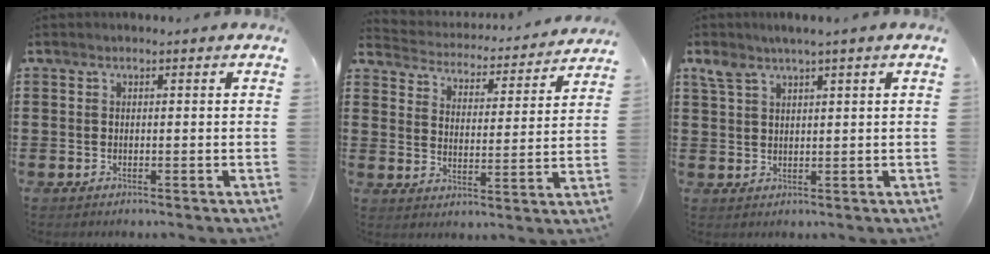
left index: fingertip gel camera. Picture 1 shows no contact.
{"total": 3.5, "force": [3.5, 0.1, -0.2], "torque": [-0.021, -0.034, 0.052]}
{"total": 2.7, "force": [1.7, 0.4, 2.1], "torque": [-0.047, 0.001, 0.030]}